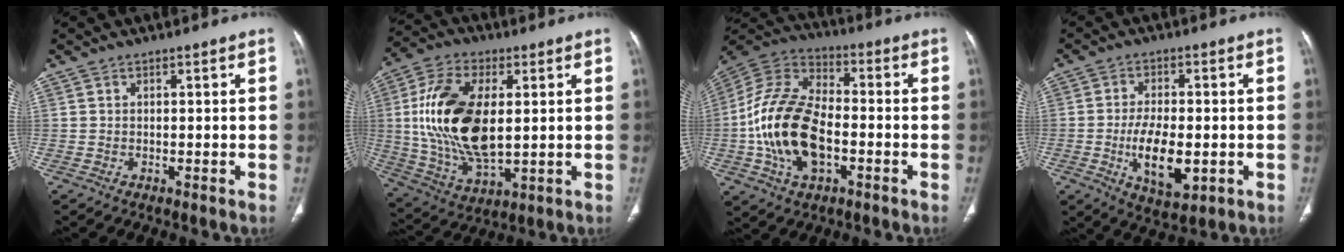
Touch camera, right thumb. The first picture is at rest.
{"total": 20.1, "force": [2.2, 10.5, 17.0], "torque": [-0.334, -0.012, 0.046]}
{"total": 19.2, "force": [-3.8, 10.9, 15.4], "torque": [-0.300, 0.025, -0.071]}
{"total": 10.5, "force": [-2.3, 5.0, 8.9], "torque": [-0.143, -0.006, -0.032]}